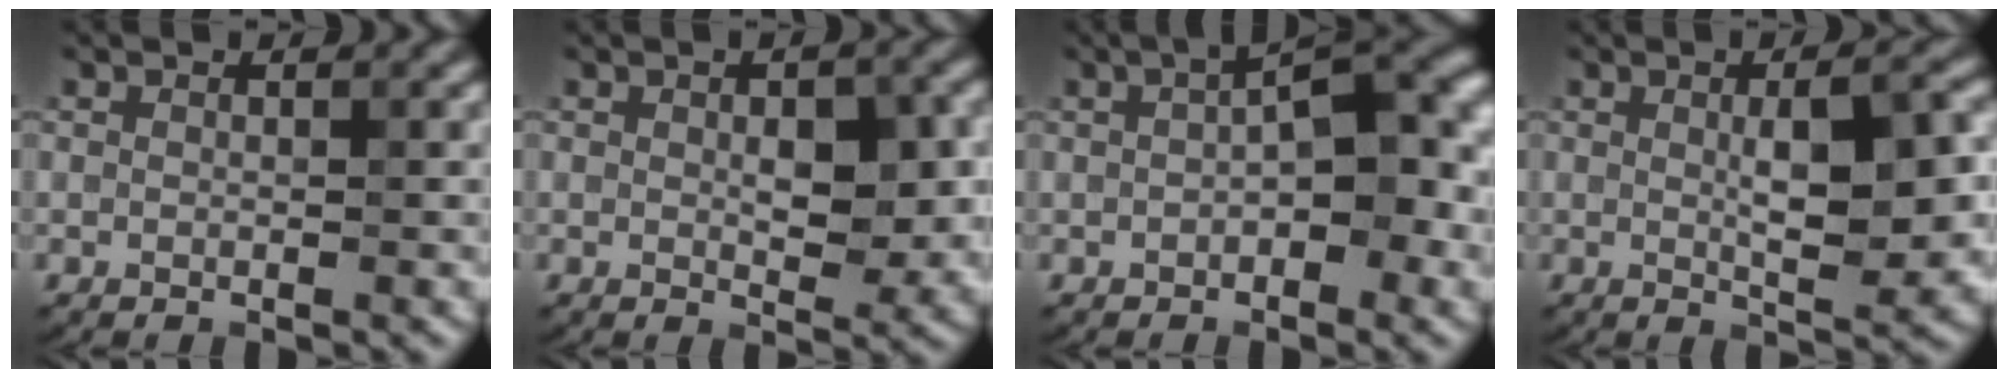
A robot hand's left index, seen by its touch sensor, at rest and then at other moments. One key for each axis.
{"total": 4.4, "fx": 0.3, "fy": 2.1, "fz": 3.9, "tx": -0.056, "ty": -0.003, "tz": 0.008}
{"total": 7.7, "fx": 0.4, "fy": 2.9, "fz": 7.1, "tx": -0.091, "ty": 0.019, "tz": -0.002}
{"total": 6.2, "fx": 0.4, "fy": 1.6, "fz": 6.0, "tx": -0.095, "ty": 0.001, "tz": 0.008}